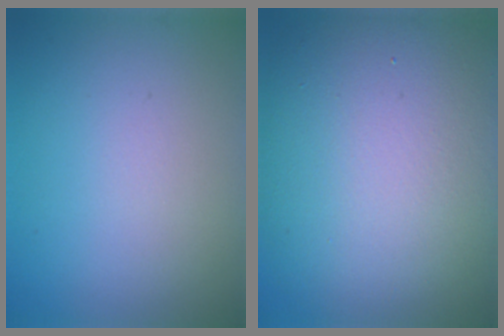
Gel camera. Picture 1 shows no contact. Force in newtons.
{"total": 15.7, "press": 15.7, "slide": 1.3}